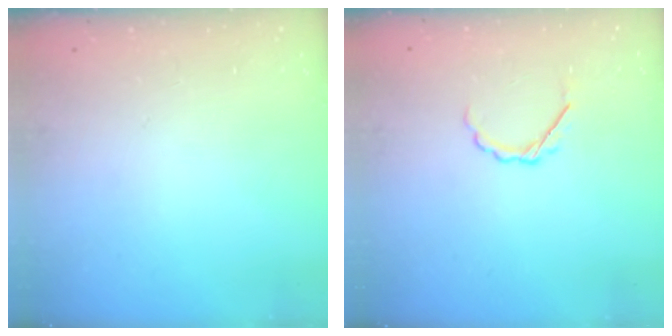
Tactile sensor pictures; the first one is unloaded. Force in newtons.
{"total": 2.9, "press": 2.7, "slide": 0.9}